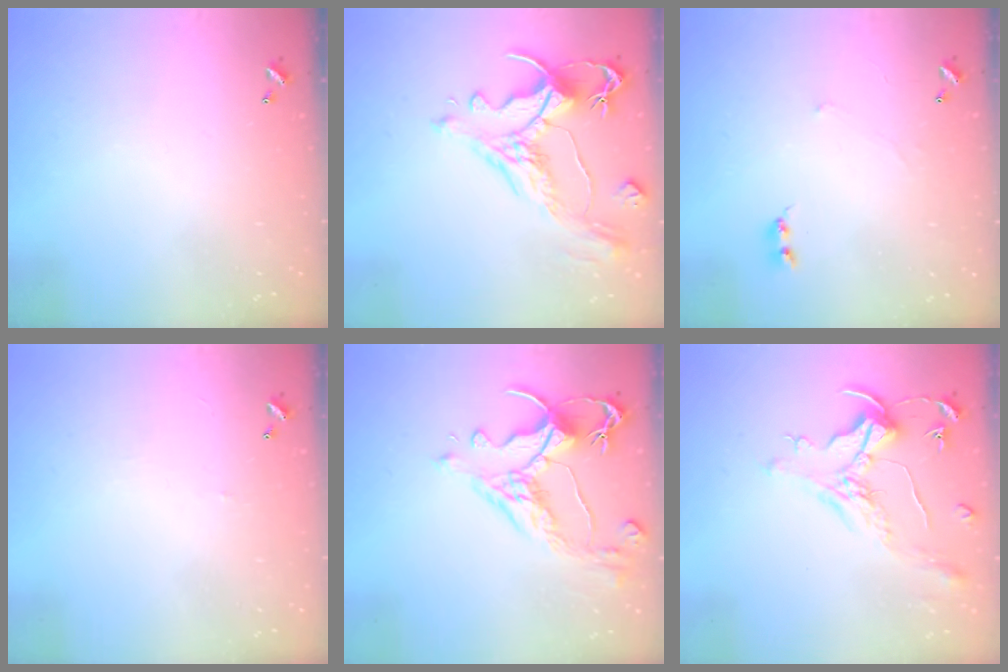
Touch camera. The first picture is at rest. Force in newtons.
{"total": 1.6, "press": 0.8, "slide": 1.4}
{"total": 0.9, "press": 0.8, "slide": 0.3}
{"total": 0.5, "press": 0.3, "slide": 0.4}
{"total": 4.5, "press": 4.2, "slide": 1.5}
{"total": 1.5, "press": 1.3, "slide": 0.7}